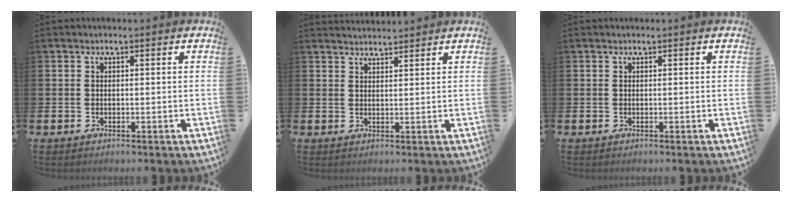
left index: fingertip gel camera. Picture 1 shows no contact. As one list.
[{"total": 2.3, "force": [2.3, 0.3, 0.1], "torque": [0.004, -0.014, 0.040]}, {"total": 0.0}]